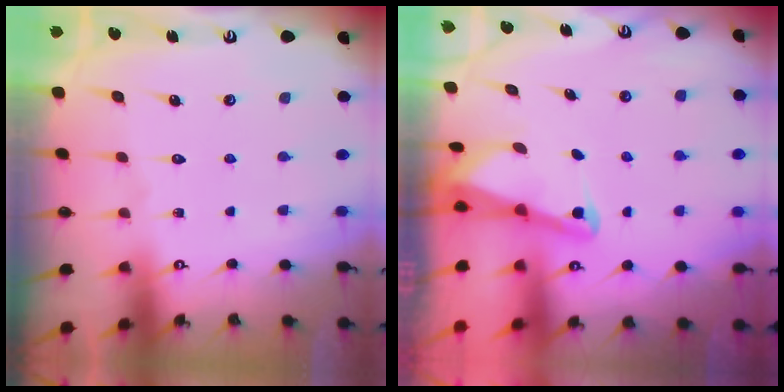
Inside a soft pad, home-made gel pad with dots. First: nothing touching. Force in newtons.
{"total": 2.2, "press": 2.2, "slide": 0.3}